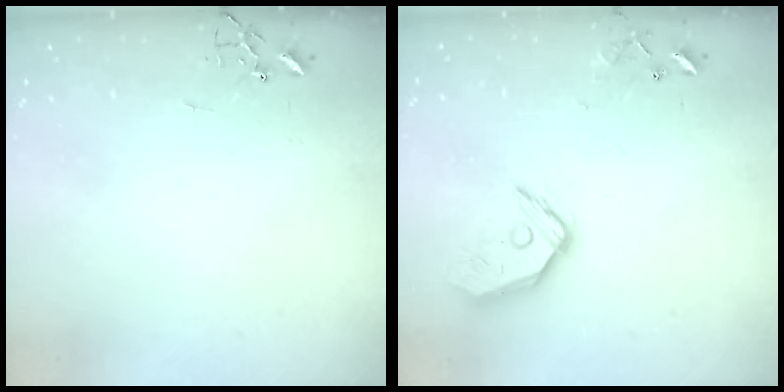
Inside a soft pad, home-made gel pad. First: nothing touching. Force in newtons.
{"total": 12.2, "press": 12.2, "slide": 1.1}